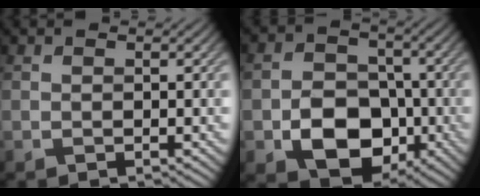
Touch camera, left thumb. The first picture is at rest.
{"total": 8.8, "force": [-3.0, 6.5, 5.2], "torque": [-0.092, -0.014, -0.058]}